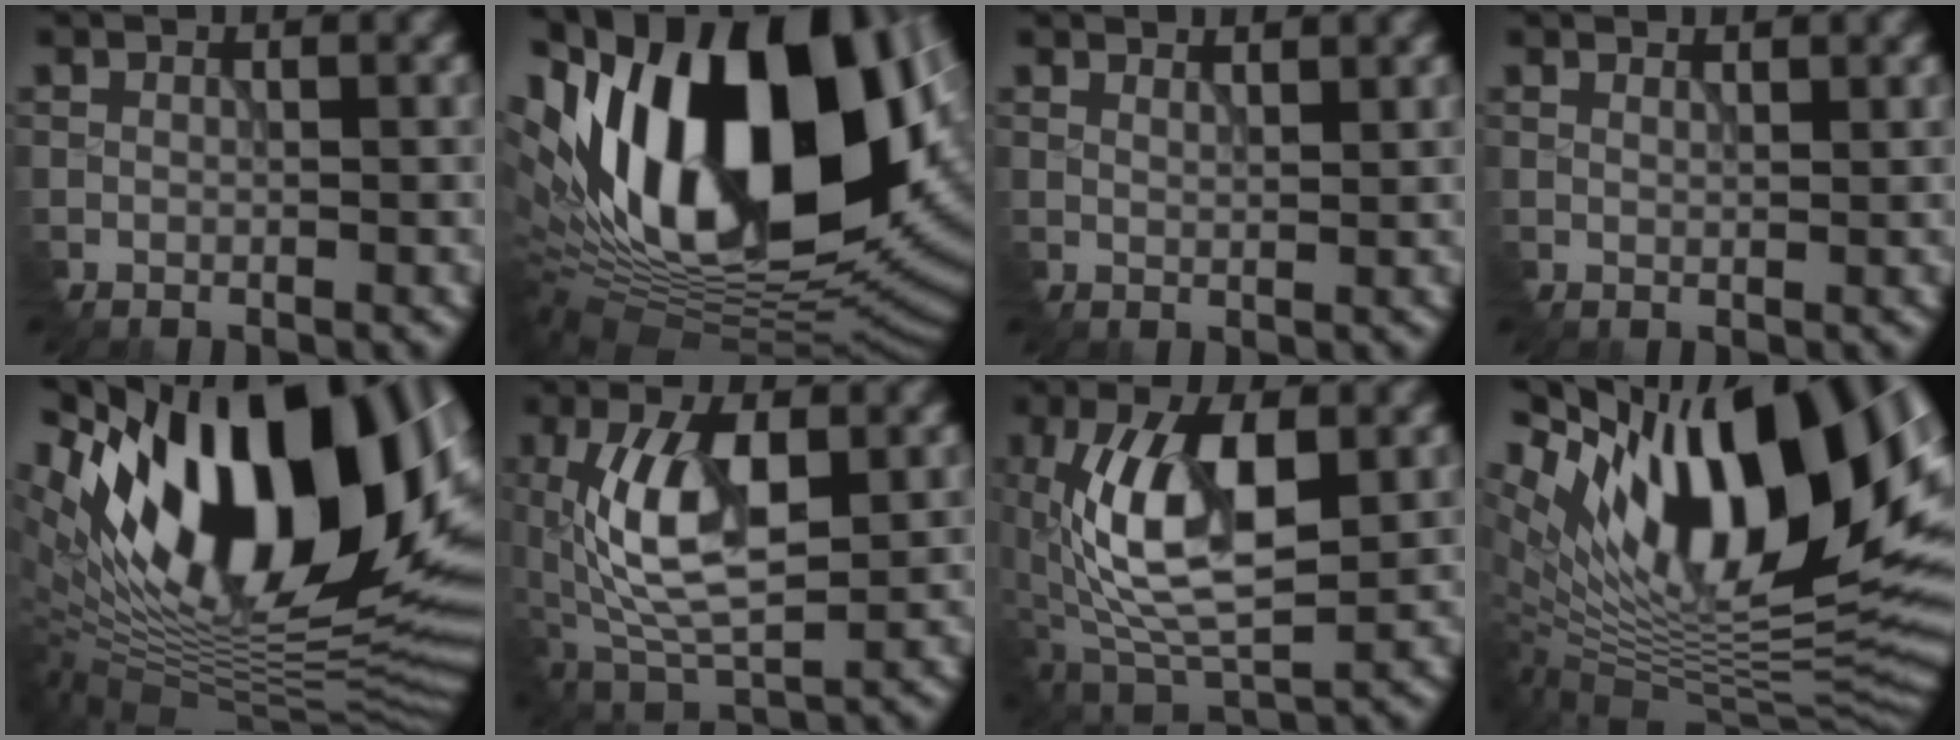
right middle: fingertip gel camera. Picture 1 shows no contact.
{"total": 20.2, "force": [2.6, 11.5, 16.4], "torque": [-0.289, 0.015, 0.050]}
{"total": 2.0, "force": [1.8, 0.4, 0.7], "torque": [-0.005, 0.002, 0.028]}
{"total": 1.4, "force": [1.3, 0.3, 0.4], "torque": [-0.004, 0.002, 0.020]}
{"total": 20.2, "force": [5.1, 9.9, 16.9], "torque": [-0.283, 0.028, 0.080]}
{"total": 9.1, "force": [0.3, 4.1, 8.1], "torque": [-0.161, 0.005, 0.006]}
{"total": 10.4, "force": [0.2, 4.9, 9.2], "torque": [-0.175, 0.005, 0.001]}
{"total": 19.3, "force": [6.4, 8.5, 16.0], "torque": [-0.268, 0.026, 0.114]}